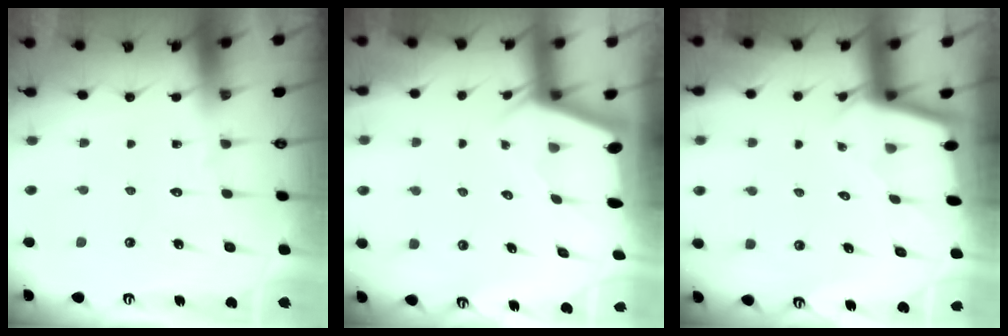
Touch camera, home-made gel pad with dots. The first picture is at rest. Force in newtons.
{"total": 2.0, "press": 1.9, "slide": 0.3}
{"total": 2.1, "press": 2.1, "slide": 0.1}